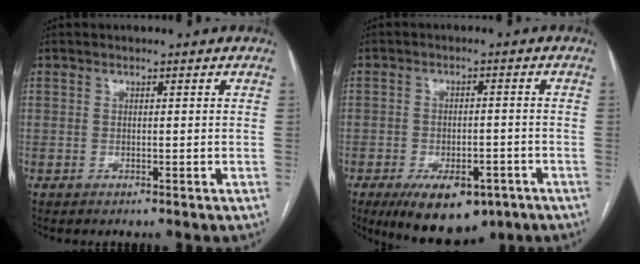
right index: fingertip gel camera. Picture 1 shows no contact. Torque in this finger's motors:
{"motor_torque": [0.47, -0.32, 0.06, -0.02]}